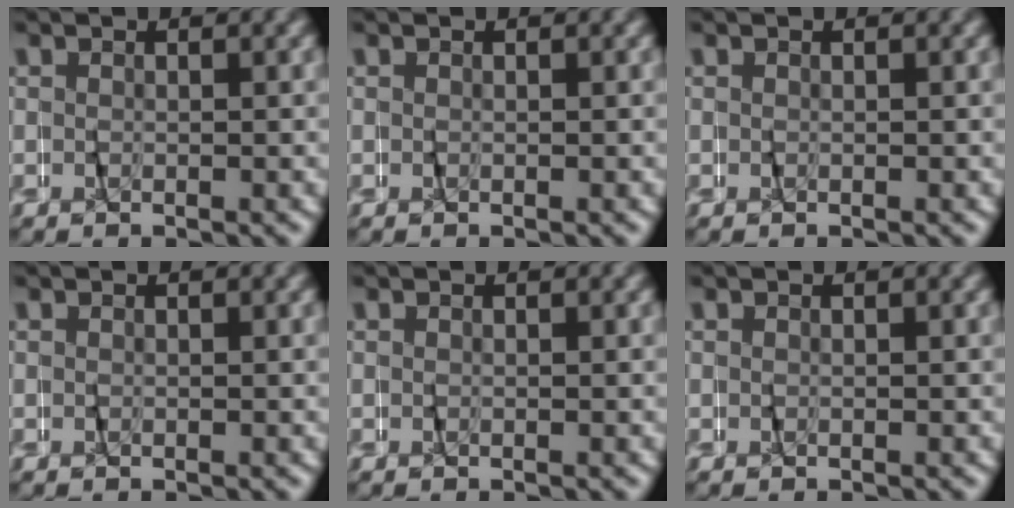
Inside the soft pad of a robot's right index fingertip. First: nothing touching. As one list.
[{"total": 0.0}, {"total": 0.0}, {"total": 0.0}, {"total": 0.0}, {"total": 0.0}]